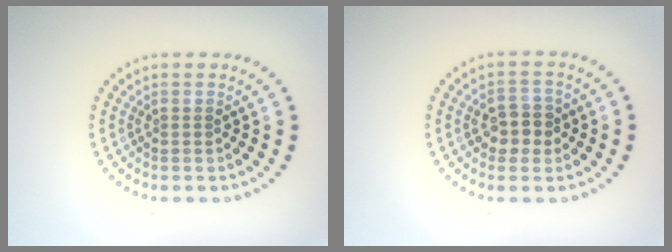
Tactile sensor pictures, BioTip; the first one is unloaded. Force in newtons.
{"total": 2.8, "press": 2.8, "slide": 0.4}